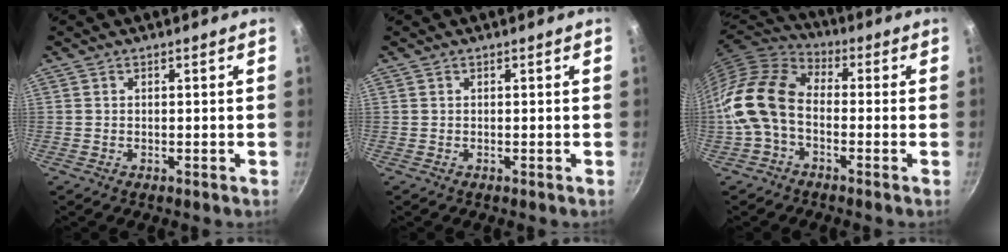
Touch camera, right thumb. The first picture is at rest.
{"total": 0.0}
{"total": 12.7, "force": [-2.5, 8.5, 9.2], "torque": [-0.161, 0.040, -0.072]}